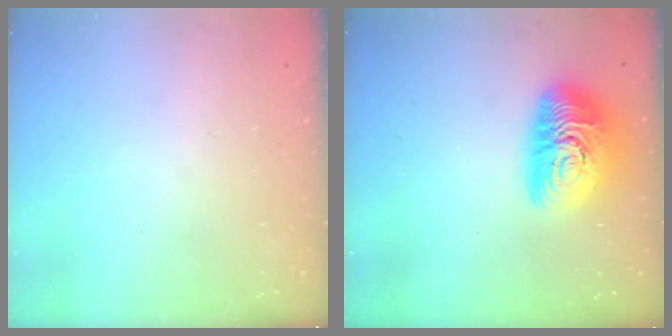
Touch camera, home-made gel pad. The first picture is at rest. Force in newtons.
{"total": 14.6, "press": 14.6, "slide": 0.9}